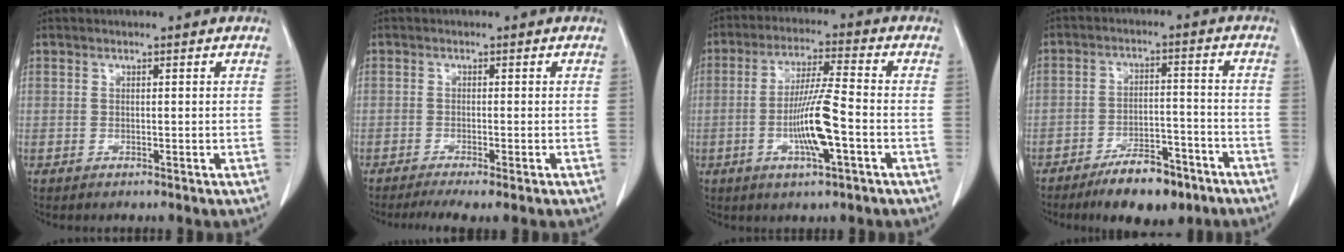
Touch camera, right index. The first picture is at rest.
{"total": 5.0, "force": [-3.7, 0.4, 3.4], "torque": [-0.051, -0.013, -0.056]}
{"total": 9.8, "force": [-2.7, 0.5, 9.4], "torque": [-0.180, -0.007, -0.052]}
{"total": 9.5, "force": [-6.8, 3.4, 5.7], "torque": [-0.086, 0.004, -0.107]}